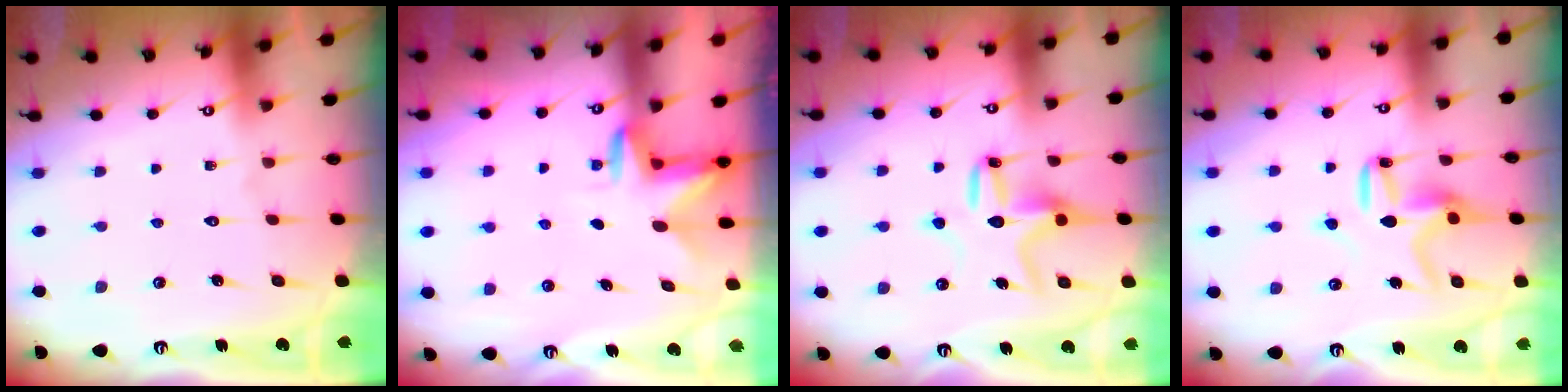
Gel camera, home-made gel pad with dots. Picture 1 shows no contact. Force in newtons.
{"total": 4.2, "press": 4.2, "slide": 0.6}
{"total": 11.6, "press": 11.6, "slide": 0.3}
{"total": 10.2, "press": 10.2, "slide": 0.5}